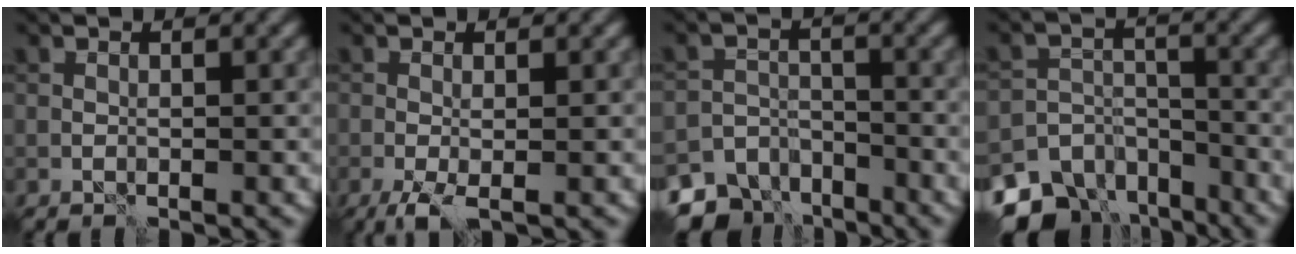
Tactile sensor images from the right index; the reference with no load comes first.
{"total": 2.2, "force": [-1.0, 0.4, 2.0], "torque": [-0.047, -0.003, -0.022]}
{"total": 7.7, "force": [-6.1, 4.2, 1.8], "torque": [-0.009, -0.010, -0.097]}
{"total": 10.7, "force": [-8.4, 6.1, 2.8], "torque": [-0.038, -0.011, -0.129]}